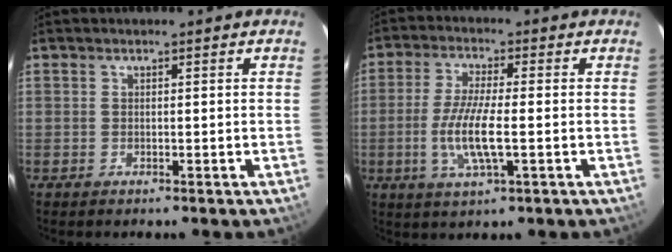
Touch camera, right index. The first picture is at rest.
{"total": 9.4, "force": [-1.9, 1.7, 9.0], "torque": [-0.182, -0.009, -0.039]}